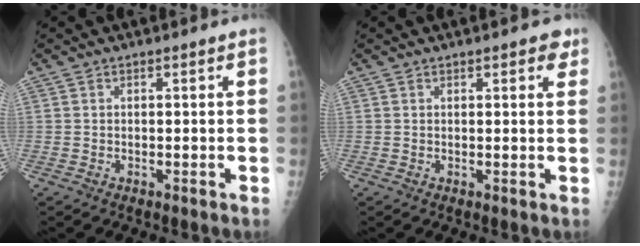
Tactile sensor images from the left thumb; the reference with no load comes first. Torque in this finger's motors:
{"motor_torque": [-0.10, 0.05, 0.10, -0.05, 0.05]}